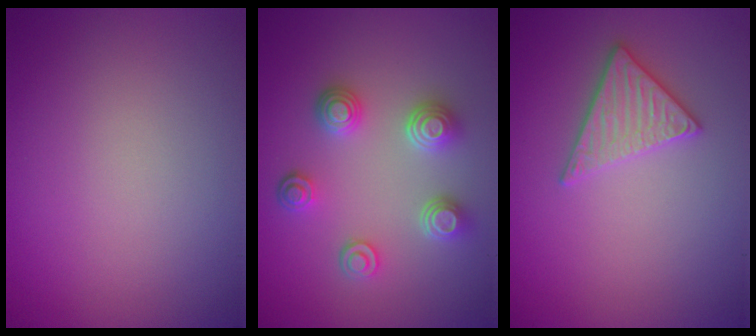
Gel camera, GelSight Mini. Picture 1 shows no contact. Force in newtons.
{"total": 3.8, "press": 3.2, "slide": 1.9}
{"total": 2.8, "press": 2.7, "slide": 0.7}